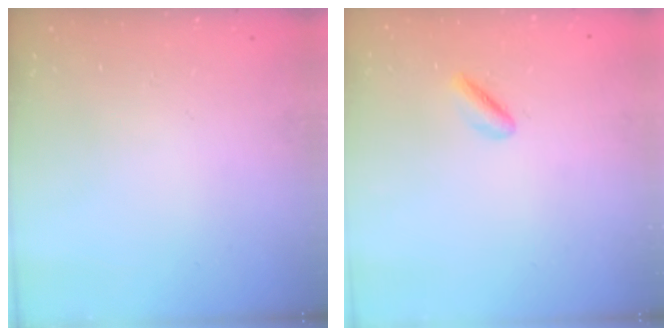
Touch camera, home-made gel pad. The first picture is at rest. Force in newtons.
{"total": 2.0, "press": 1.7, "slide": 1.1}